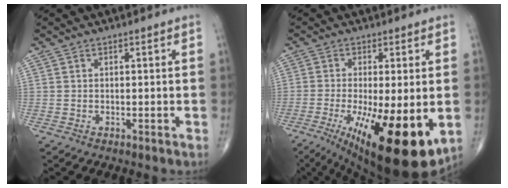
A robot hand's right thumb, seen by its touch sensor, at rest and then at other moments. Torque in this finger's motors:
{"motor_torque": [2.51, 2.49, 1.25, -0.51, 0.43]}